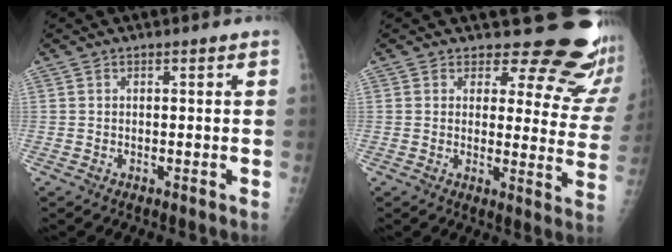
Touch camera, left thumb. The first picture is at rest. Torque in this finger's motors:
{"motor_torque": [0.23, 0.15, 0.01, -0.24, 0.01]}